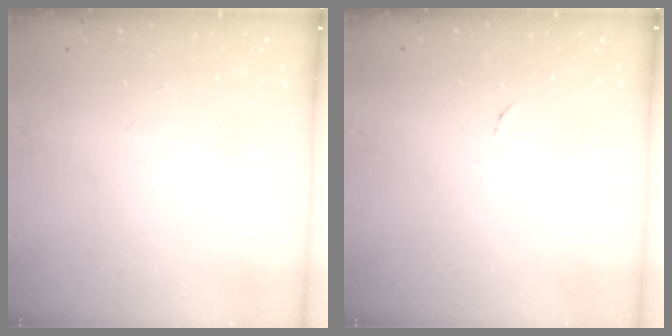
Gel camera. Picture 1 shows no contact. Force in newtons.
{"total": 3.3, "press": 3.3, "slide": 0.2}